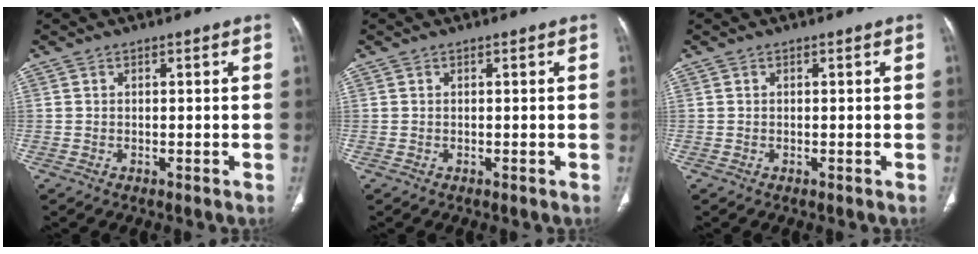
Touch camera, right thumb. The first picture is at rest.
{"total": 0.0}
{"total": 0.0}